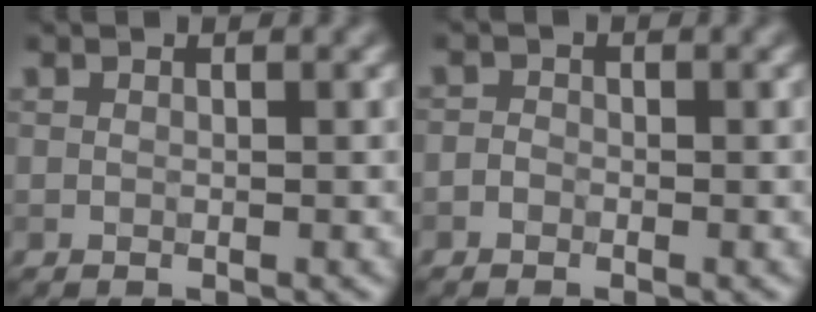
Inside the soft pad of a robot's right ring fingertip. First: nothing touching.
{"total": 0.9, "force": [-0.5, 0.7, 0.3], "torque": [-0.001, -0.002, -0.015]}